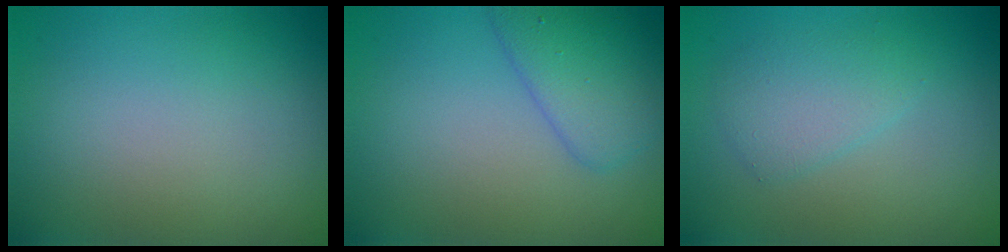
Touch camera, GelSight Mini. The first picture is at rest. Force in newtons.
{"total": 3.6, "press": 3.6, "slide": 0.2}
{"total": 2.4, "press": 2.4, "slide": 0.1}